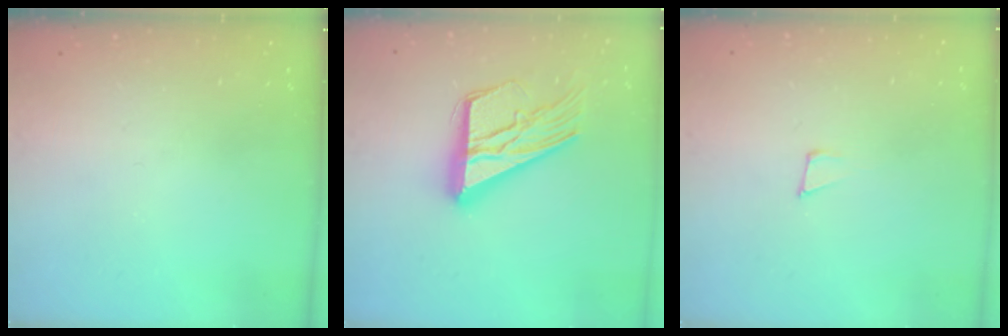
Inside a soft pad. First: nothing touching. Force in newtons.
{"total": 20.0, "press": 20.0, "slide": 1.8}
{"total": 4.3, "press": 4.2, "slide": 1.0}